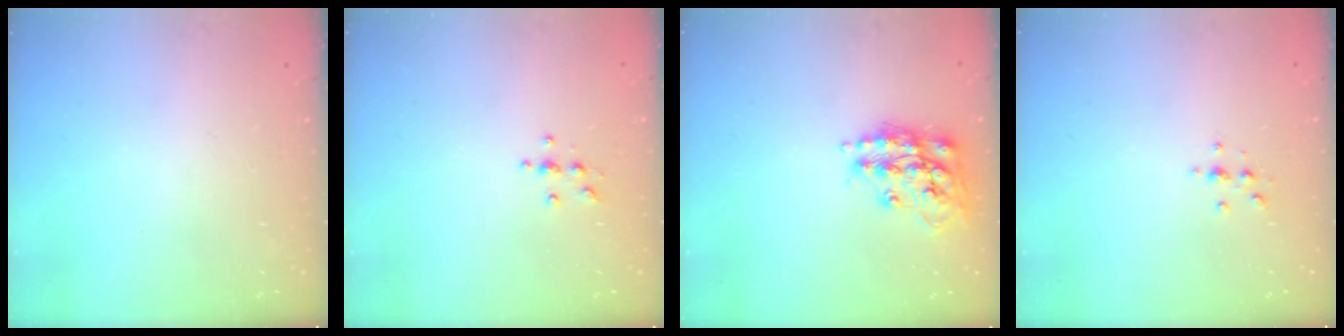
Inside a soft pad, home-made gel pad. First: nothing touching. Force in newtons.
{"total": 3.8, "press": 3.7, "slide": 0.5}
{"total": 14.8, "press": 14.7, "slide": 1.5}
{"total": 2.3, "press": 2.3, "slide": 0.2}